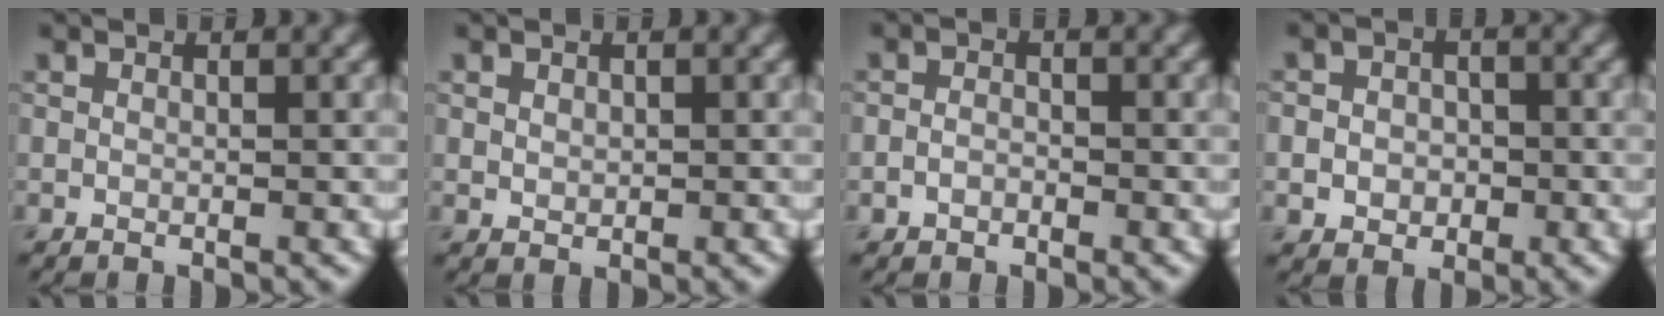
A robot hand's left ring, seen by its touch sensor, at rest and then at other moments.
{"total": 0.8, "force": [0.3, 0.7, 0.4], "torque": [-0.006, -0.003, 0.008]}
{"total": 1.1, "force": [-0.6, 0.8, 0.5], "torque": [-0.009, 0.001, -0.015]}
{"total": 3.5, "force": [-0.5, 3.0, 1.7], "torque": [-0.009, -0.001, -0.023]}